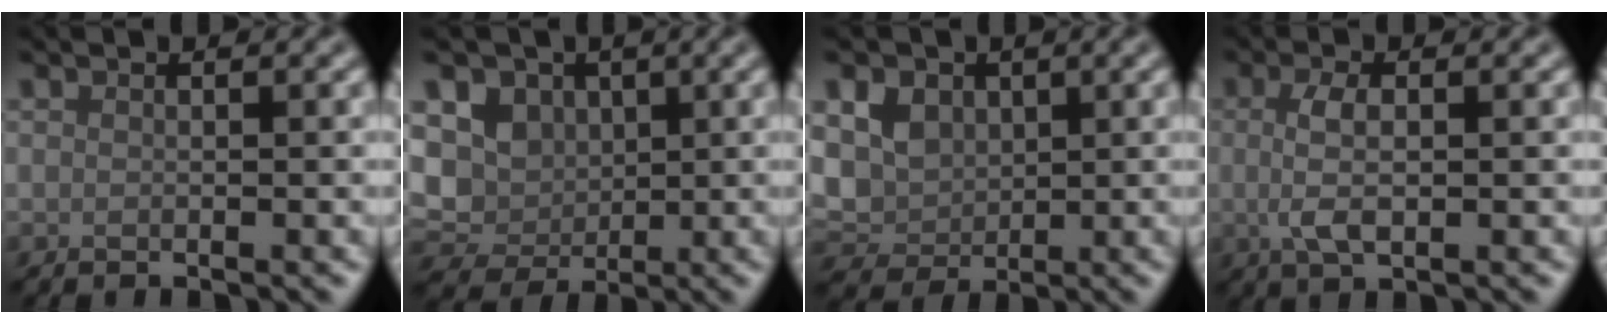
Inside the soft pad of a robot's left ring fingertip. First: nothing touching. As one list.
[{"total": 7.2, "force": [0.7, 6.2, 3.6], "torque": [-0.051, 0.004, -0.009]}, {"total": 6.1, "force": [1.3, 4.9, 3.4], "torque": [-0.074, 0.011, 0.013]}, {"total": 3.2, "force": [0.1, 1.3, 2.9], "torque": [-0.064, -0.002, 0.000]}]